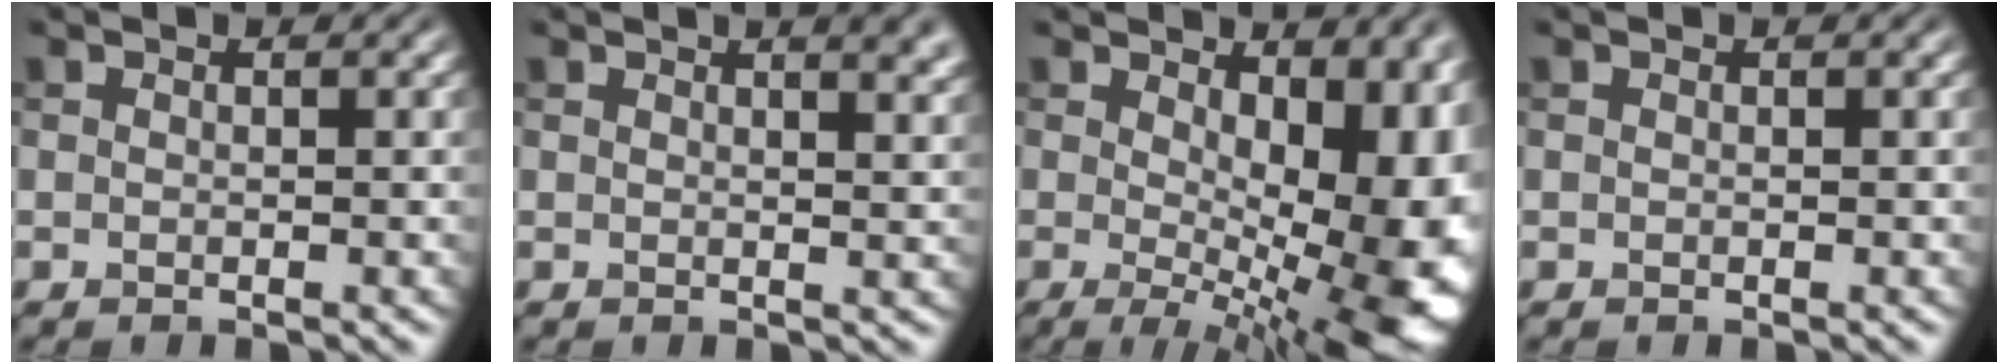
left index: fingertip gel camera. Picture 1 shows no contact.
{"total": 4.8, "force": [2.9, 2.0, 3.2], "torque": [-0.012, 0.021, 0.020]}
{"total": 15.2, "force": [-0.2, 7.8, 13.1], "torque": [-0.129, -0.015, 0.025]}
{"total": 0.0}